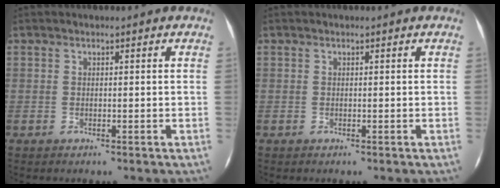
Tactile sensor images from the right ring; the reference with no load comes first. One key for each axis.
{"total": 0.0}